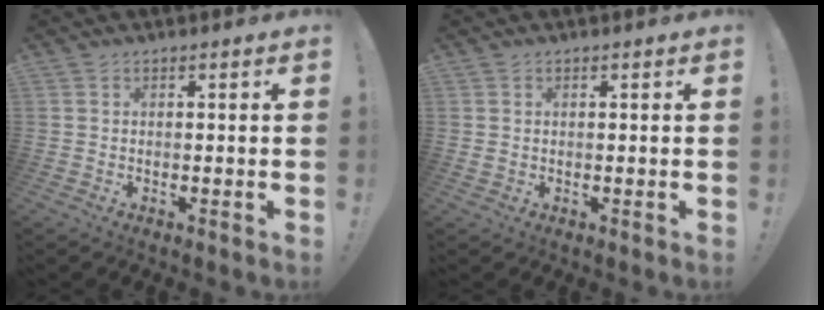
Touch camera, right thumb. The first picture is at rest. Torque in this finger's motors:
{"motor_torque": [-0.05, 0.00, -0.09, 0.14, -0.04]}